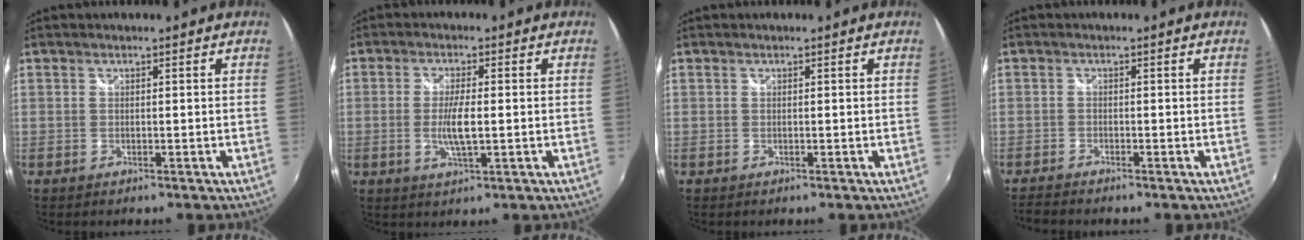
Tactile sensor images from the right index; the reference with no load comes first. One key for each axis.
{"total": 5.1, "fx": -0.7, "fy": 1.0, "fz": 5.0, "tx": -0.096, "ty": -0.007, "tz": -0.011}
{"total": 0.0}
{"total": 2.9, "fx": -2.7, "fy": 0.3, "fz": 0.9, "tx": -0.028, "ty": -0.017, "tz": -0.053}